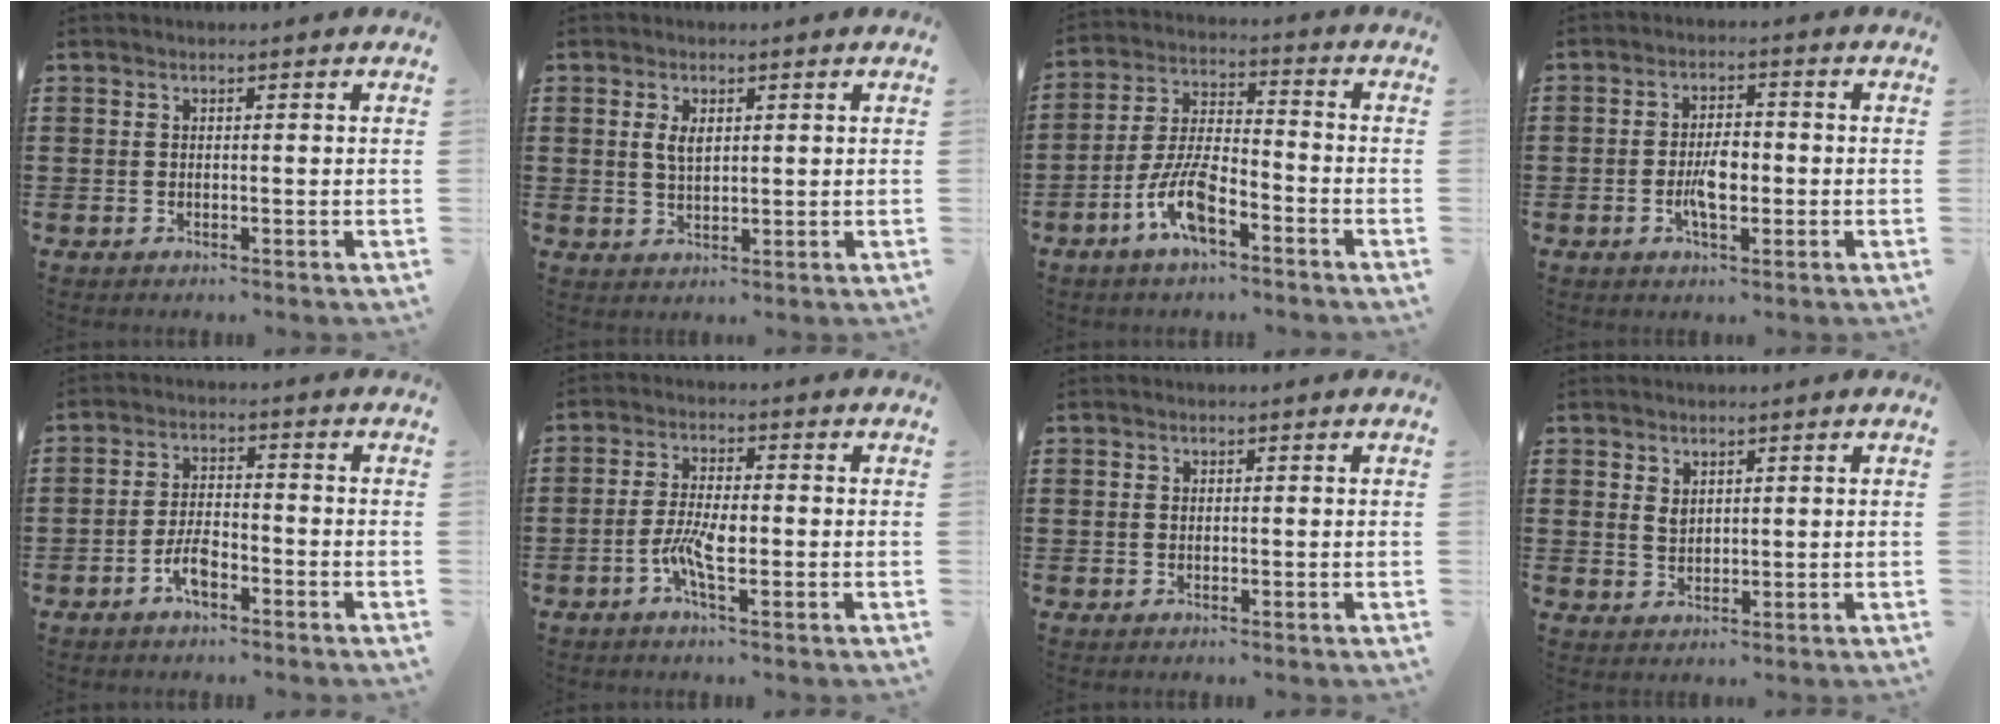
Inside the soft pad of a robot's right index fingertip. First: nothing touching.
{"total": 3.0, "force": [0.9, 1.5, 2.5], "torque": [-0.052, 0.007, 0.015]}
{"total": 8.6, "force": [-4.7, 2.9, 6.5], "torque": [-0.153, -0.004, -0.091]}
{"total": 5.0, "force": [-1.0, 2.2, 4.4], "torque": [-0.090, 0.001, -0.021]}
{"total": 4.5, "force": [-2.6, 1.7, 3.2], "torque": [-0.075, 0.000, -0.054]}
{"total": 5.5, "force": [-1.7, 1.5, 5.0], "torque": [-0.111, -0.006, -0.038]}
{"total": 0.6, "force": [0.1, 0.6, 0.2], "torque": [-0.005, 0.003, 0.003]}
{"total": 2.1, "force": [1.4, 1.4, 0.9], "torque": [-0.021, 0.004, 0.026]}